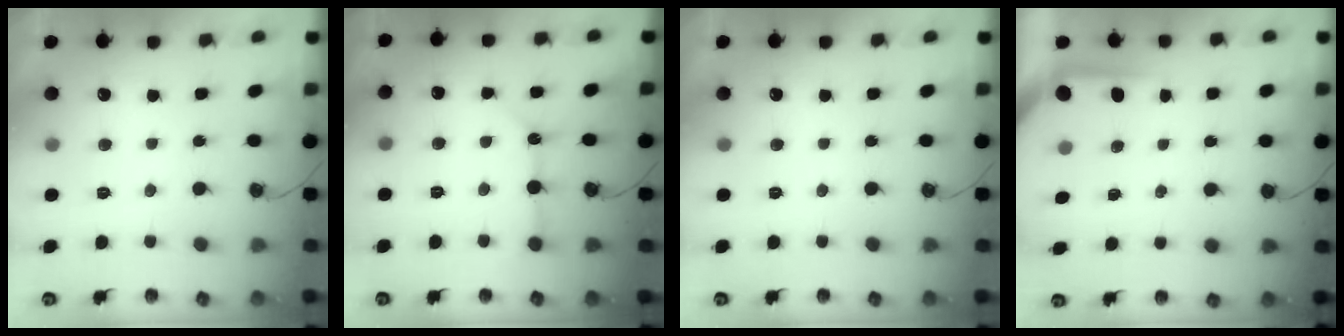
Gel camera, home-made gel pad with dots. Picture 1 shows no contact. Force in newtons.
{"total": 9.0, "press": 9.0, "slide": 1.0}
{"total": 0.0}
{"total": 3.4, "press": 3.4, "slide": 0.3}